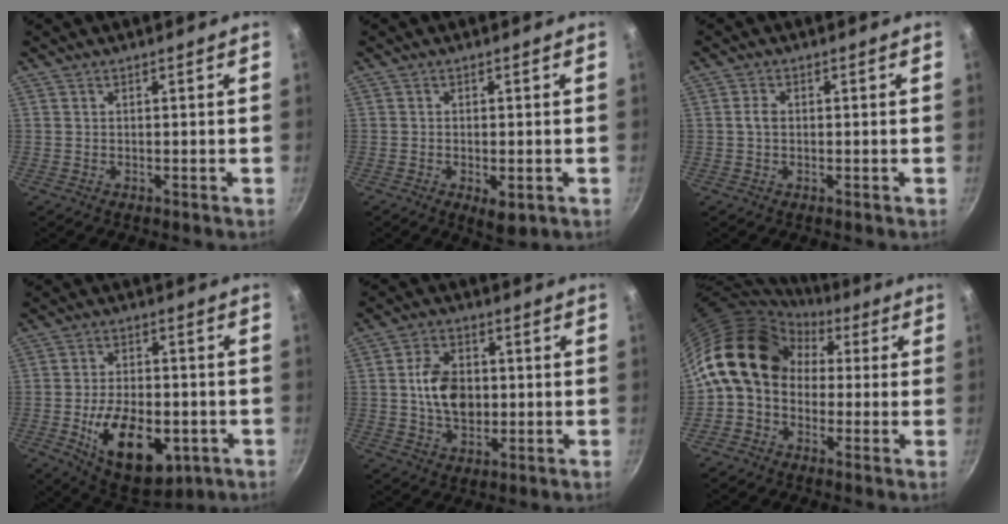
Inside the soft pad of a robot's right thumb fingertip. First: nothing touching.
{"total": 4.1, "force": [-1.3, 1.8, 3.5], "torque": [-0.050, -0.009, -0.016]}
{"total": 1.9, "force": [0.0, 1.4, 1.4], "torque": [-0.024, 0.007, -0.002]}
{"total": 17.0, "force": [-5.0, 9.6, 13.1], "torque": [-0.182, 0.008, -0.067]}
{"total": 10.1, "force": [0.3, 7.0, 7.2], "torque": [-0.106, 0.004, 0.004]}
{"total": 14.1, "force": [1.9, 11.1, 8.5], "torque": [-0.115, 0.033, 0.009]}